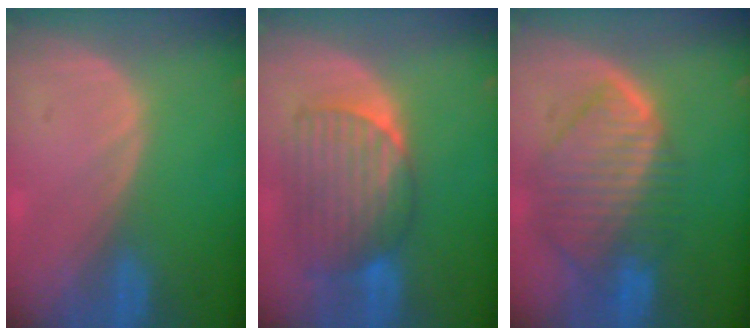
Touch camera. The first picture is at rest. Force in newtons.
{"total": 8.3, "press": 8.1, "slide": 1.9}
{"total": 10.1, "press": 8.8, "slide": 5.1}